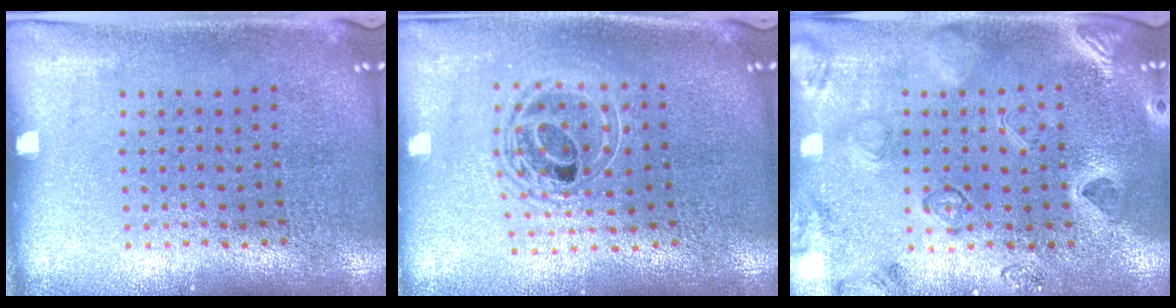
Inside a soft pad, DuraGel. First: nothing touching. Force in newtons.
{"total": 1.7, "press": 1.4, "slide": 1.0}
{"total": 2.3, "press": 2.1, "slide": 0.8}